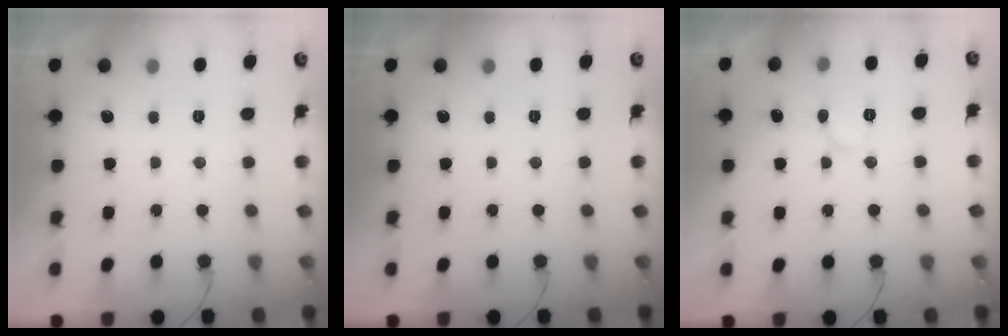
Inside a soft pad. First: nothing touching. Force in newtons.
{"total": 0.0}
{"total": 6.5, "press": 6.5, "slide": 0.8}